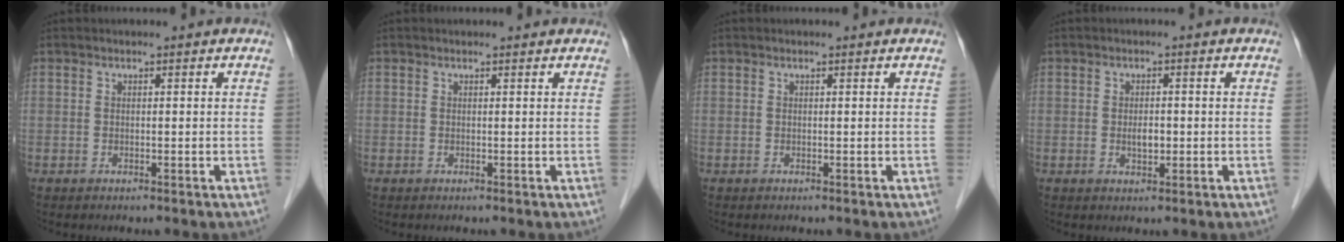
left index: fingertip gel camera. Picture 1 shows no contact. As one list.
[{"total": 1.8, "force": [1.7, 0.6, 0.3], "torque": [-0.011, 0.017, 0.015]}, {"total": 0.7, "force": [0.7, 0.1, 0.1], "torque": [-0.008, 0.009, 0.010]}, {"total": 1.8, "force": [-0.3, 0.8, 1.5], "torque": [-0.029, -0.003, -0.001]}]